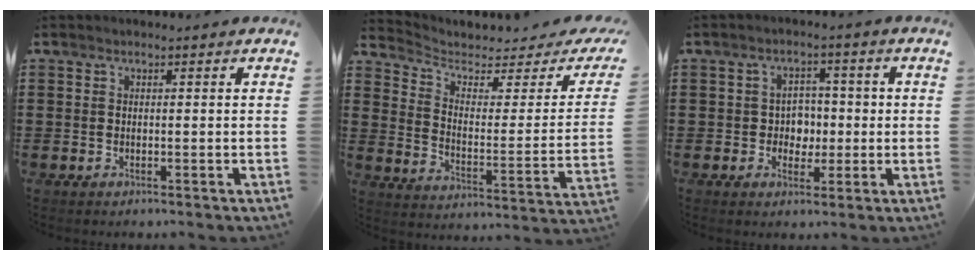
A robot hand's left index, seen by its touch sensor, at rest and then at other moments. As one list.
[{"total": 3.7, "force": [3.0, 1.5, 1.7], "torque": [-0.053, -0.023, 0.049]}, {"total": 3.8, "force": [-0.1, 3.3, 1.9], "torque": [-0.035, 0.000, -0.009]}]